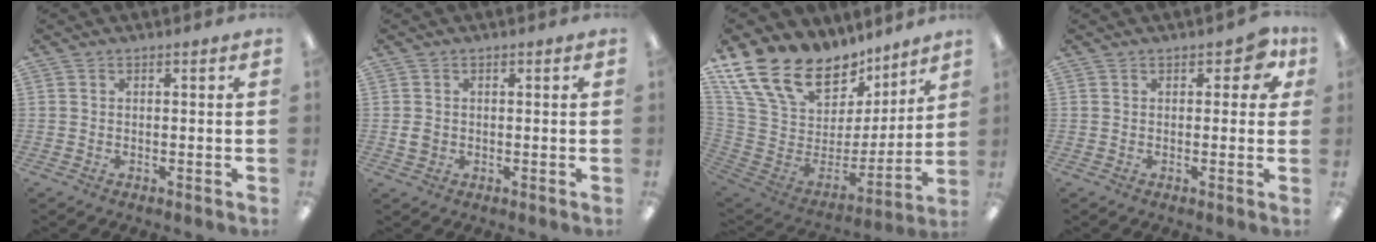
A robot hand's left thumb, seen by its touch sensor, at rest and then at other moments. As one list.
[{"total": 2.4, "force": [0.0, 2.1, 1.1], "torque": [-0.013, 0.003, -0.004]}, {"total": 21.1, "force": [16.0, 11.0, 8.2], "torque": [-0.160, -0.117, 0.310]}, {"total": 5.4, "force": [2.3, 2.9, 3.9], "torque": [-0.046, 0.001, 0.036]}]